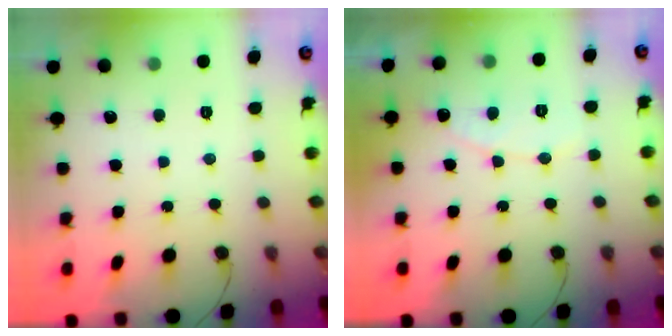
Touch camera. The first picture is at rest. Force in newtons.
{"total": 6.2, "press": 6.2, "slide": 0.3}